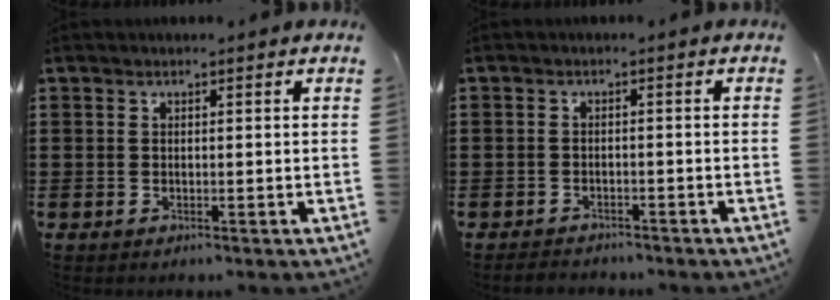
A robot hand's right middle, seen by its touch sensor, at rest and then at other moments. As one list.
[{"total": 1.7, "force": [-1.7, 0.4, -0.2], "torque": [-0.003, 0.000, -0.038]}]